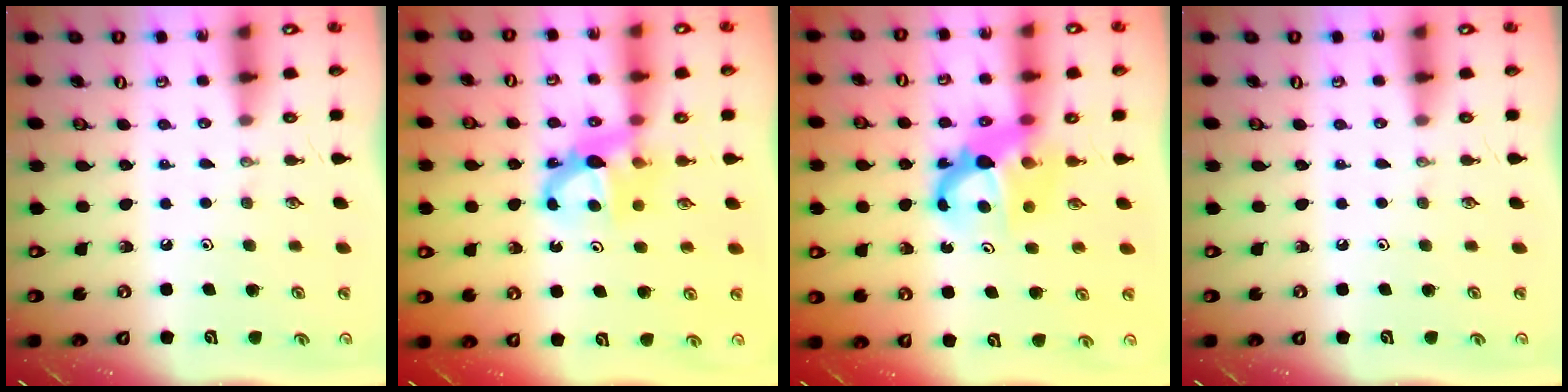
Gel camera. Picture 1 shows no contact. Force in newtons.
{"total": 7.4, "press": 7.4, "slide": 0.4}
{"total": 6.9, "press": 6.9, "slide": 0.5}
{"total": 0.0}